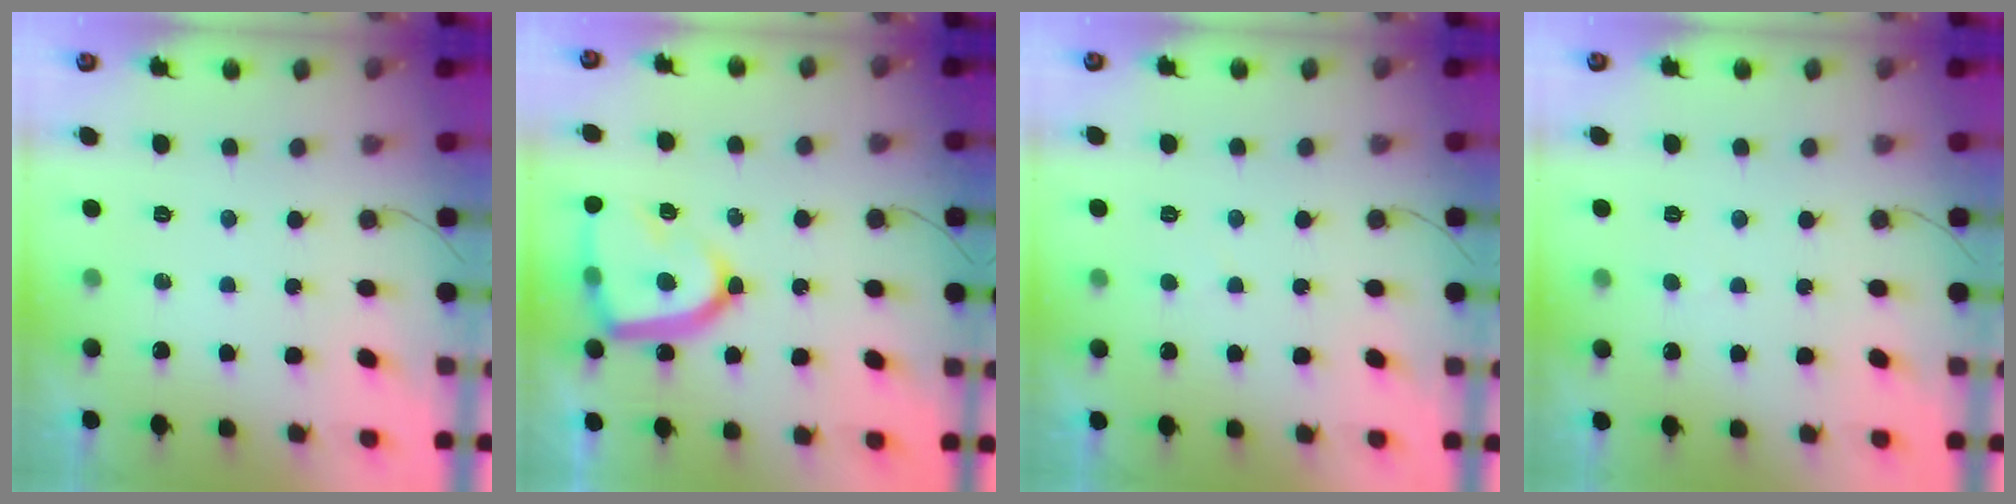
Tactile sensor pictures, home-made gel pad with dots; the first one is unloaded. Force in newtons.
{"total": 19.0, "press": 18.9, "slide": 1.7}
{"total": 2.3, "press": 2.3, "slide": 0.3}
{"total": 2.4, "press": 2.4, "slide": 0.2}